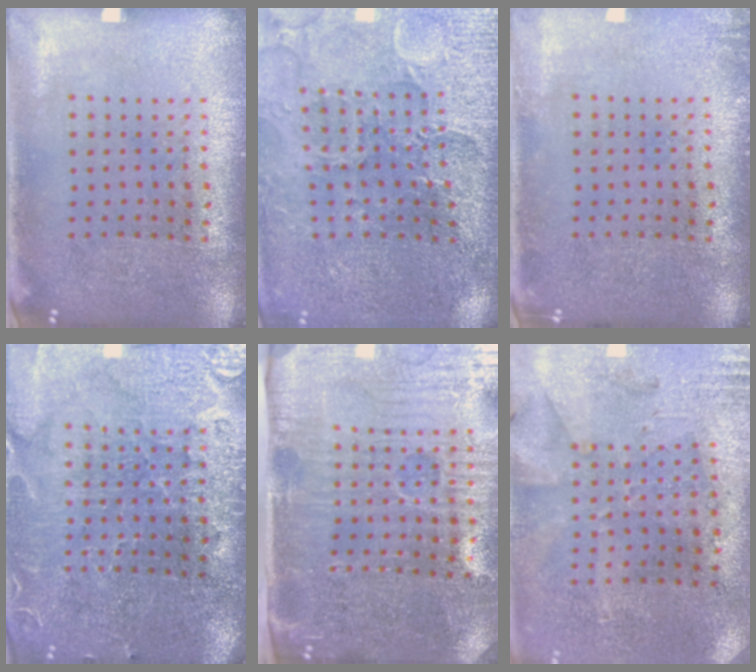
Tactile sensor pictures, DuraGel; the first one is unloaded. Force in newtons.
{"total": 3.3, "press": 3.3, "slide": 0.4}
{"total": 1.1, "press": 1.1, "slide": 0.2}
{"total": 3.6, "press": 3.4, "slide": 1.2}
{"total": 5.1, "press": 4.5, "slide": 2.5}
{"total": 2.7, "press": 2.3, "slide": 1.5}